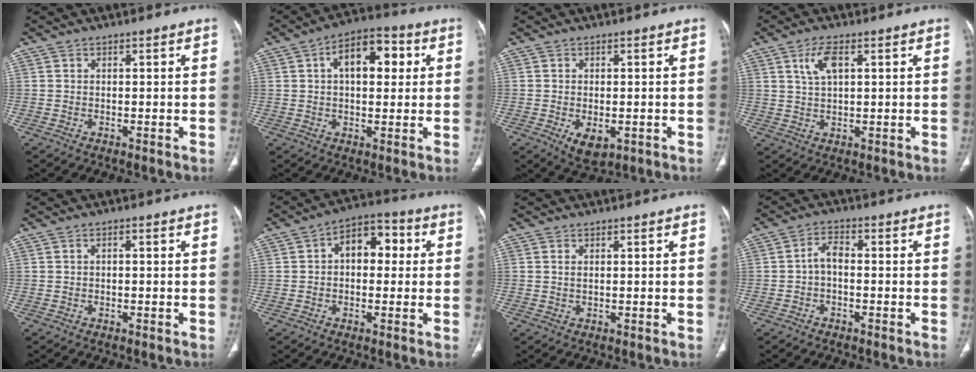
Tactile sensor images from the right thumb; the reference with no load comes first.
{"total": 11.1, "force": [2.9, 6.0, 8.9], "torque": [-0.111, 0.020, 0.039]}
{"total": 5.0, "force": [-1.5, 2.9, 3.9], "torque": [-0.060, -0.004, -0.014]}
{"total": 4.8, "force": [2.0, 2.0, 3.9], "torque": [-0.080, 0.002, 0.043]}
{"total": 0.5, "force": [-0.1, 0.3, 0.4], "torque": [-0.007, 0.002, -0.003]}
{"total": 8.7, "force": [1.2, 5.6, 6.5], "torque": [-0.066, 0.028, 0.010]}
{"total": 0.7, "force": [0.3, 0.3, 0.6], "torque": [-0.019, 0.003, 0.008]}
{"total": 3.2, "force": [-0.7, 1.7, 2.7], "torque": [-0.046, 0.019, -0.020]}